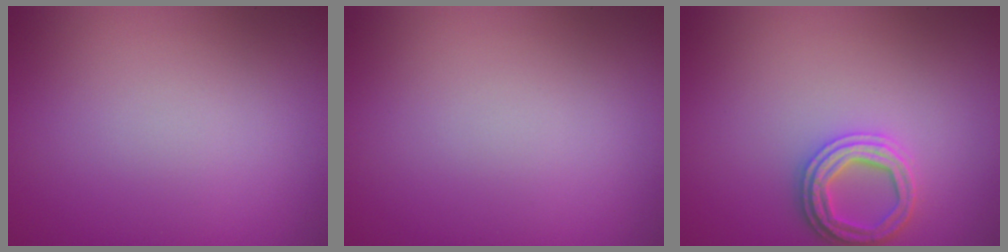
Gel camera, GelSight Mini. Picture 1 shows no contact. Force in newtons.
{"total": 0.0}
{"total": 2.8, "press": 2.7, "slide": 0.7}